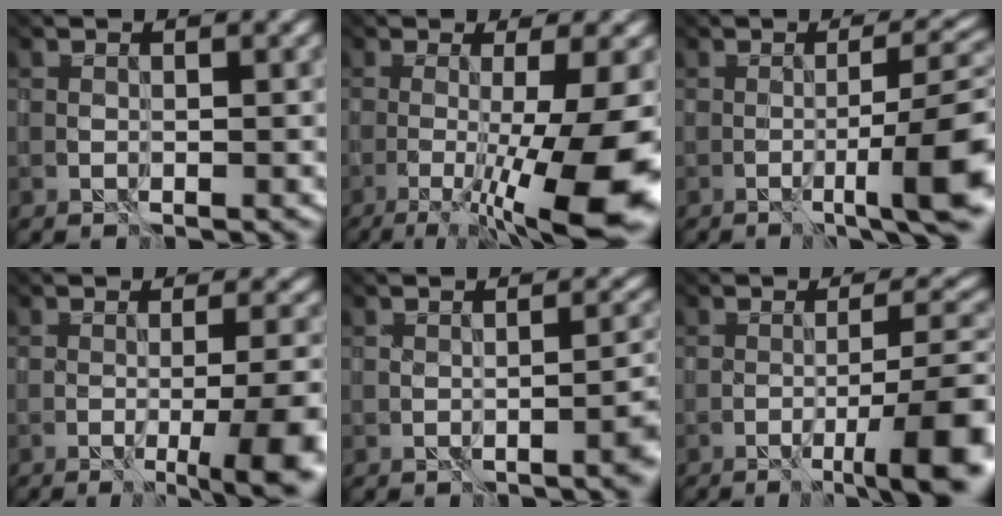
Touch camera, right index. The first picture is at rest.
{"total": 12.9, "force": [-4.2, 2.9, 11.9], "torque": [-0.179, -0.007, -0.046]}
{"total": 7.0, "force": [-3.6, -0.1, 6.1], "torque": [-0.086, 0.007, -0.037]}
{"total": 8.7, "force": [-3.8, 2.1, 7.6], "torque": [-0.068, 0.003, -0.037]}
{"total": 3.7, "force": [-2.0, 0.8, 3.0], "torque": [-0.012, 0.006, -0.008]}
{"total": 7.0, "force": [-4.3, 0.2, 5.5], "torque": [-0.084, -0.001, -0.046]}